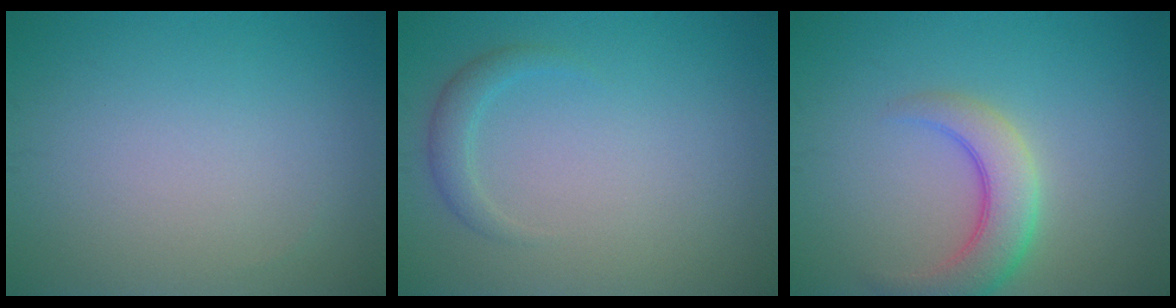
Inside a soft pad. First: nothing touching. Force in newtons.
{"total": 1.6, "press": 1.6, "slide": 0.1}
{"total": 4.6, "press": 4.6, "slide": 0.2}